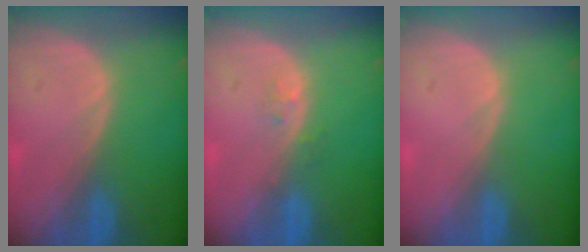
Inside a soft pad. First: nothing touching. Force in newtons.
{"total": 1.2, "press": 1.2, "slide": 0.1}
{"total": 0.0}